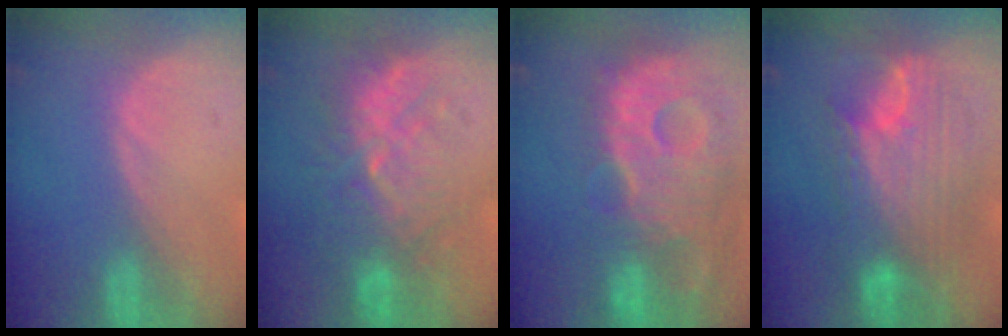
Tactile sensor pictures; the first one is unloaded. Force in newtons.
{"total": 9.4, "press": 8.9, "slide": 2.8}
{"total": 13.7, "press": 11.8, "slide": 6.8}
{"total": 10.5, "press": 10.4, "slide": 0.7}